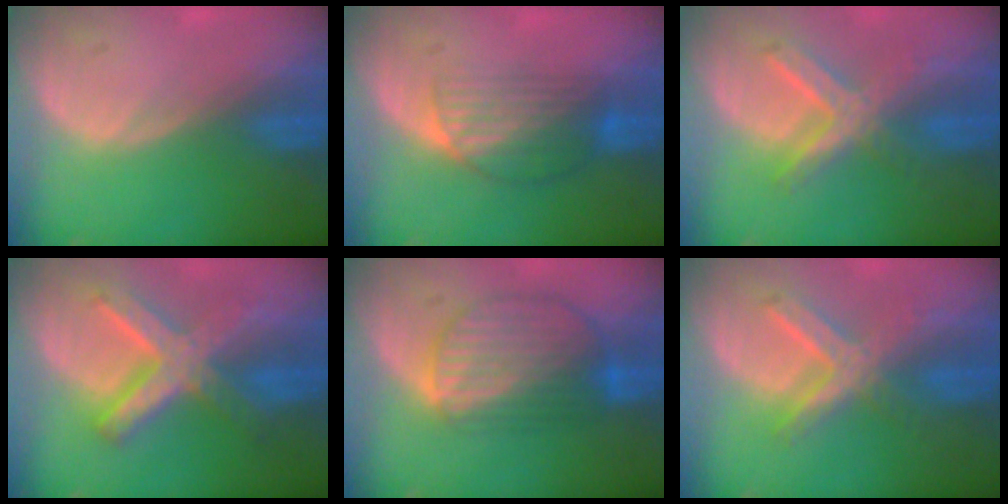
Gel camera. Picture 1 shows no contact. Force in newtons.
{"total": 6.6, "press": 5.7, "slide": 3.4}
{"total": 7.2, "press": 6.4, "slide": 3.4}
{"total": 9.0, "press": 9.0, "slide": 0.6}
{"total": 8.8, "press": 7.7, "slide": 4.2}
{"total": 7.2, "press": 6.4, "slide": 3.4}